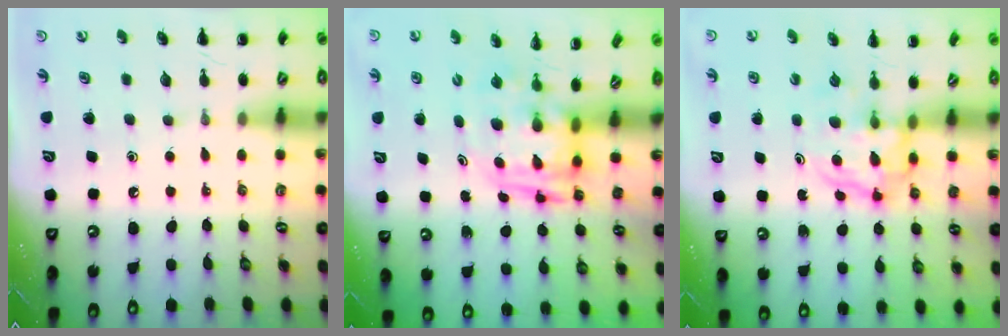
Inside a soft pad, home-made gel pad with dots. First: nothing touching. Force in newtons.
{"total": 3.2, "press": 3.1, "slide": 0.7}
{"total": 3.8, "press": 3.7, "slide": 0.4}